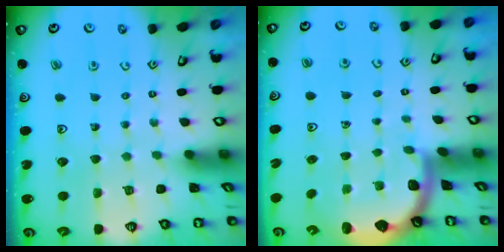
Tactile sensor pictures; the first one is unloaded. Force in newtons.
{"total": 1.6, "press": 1.6, "slide": 0.1}